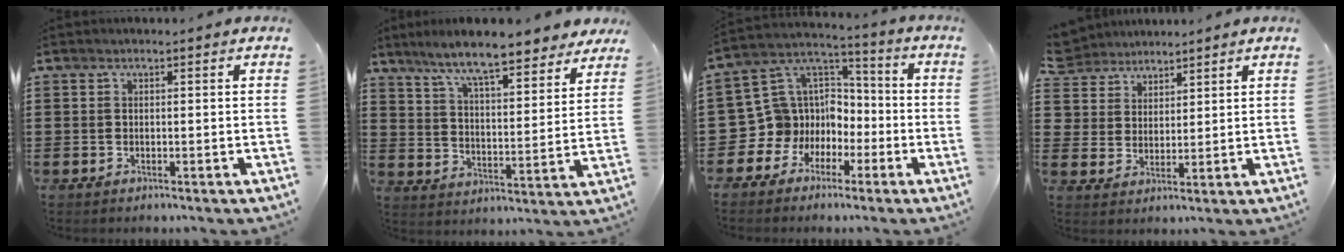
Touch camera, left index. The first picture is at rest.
{"total": 8.7, "force": [7.7, 0.4, 4.1], "torque": [-0.109, -0.042, 0.131]}
{"total": 9.6, "force": [-2.8, 9.0, 1.5], "torque": [-0.071, -0.001, -0.046]}
{"total": 5.0, "force": [4.1, 2.8, -0.6], "torque": [-0.018, -0.014, 0.076]}